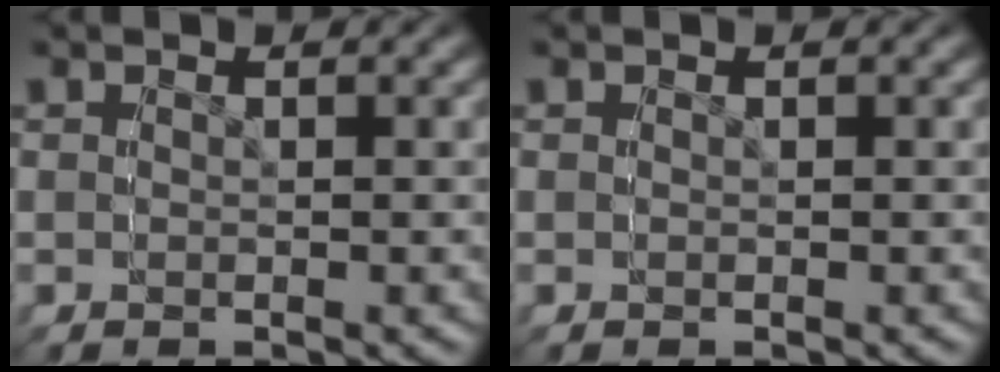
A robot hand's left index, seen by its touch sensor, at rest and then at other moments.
{"total": 0.0}